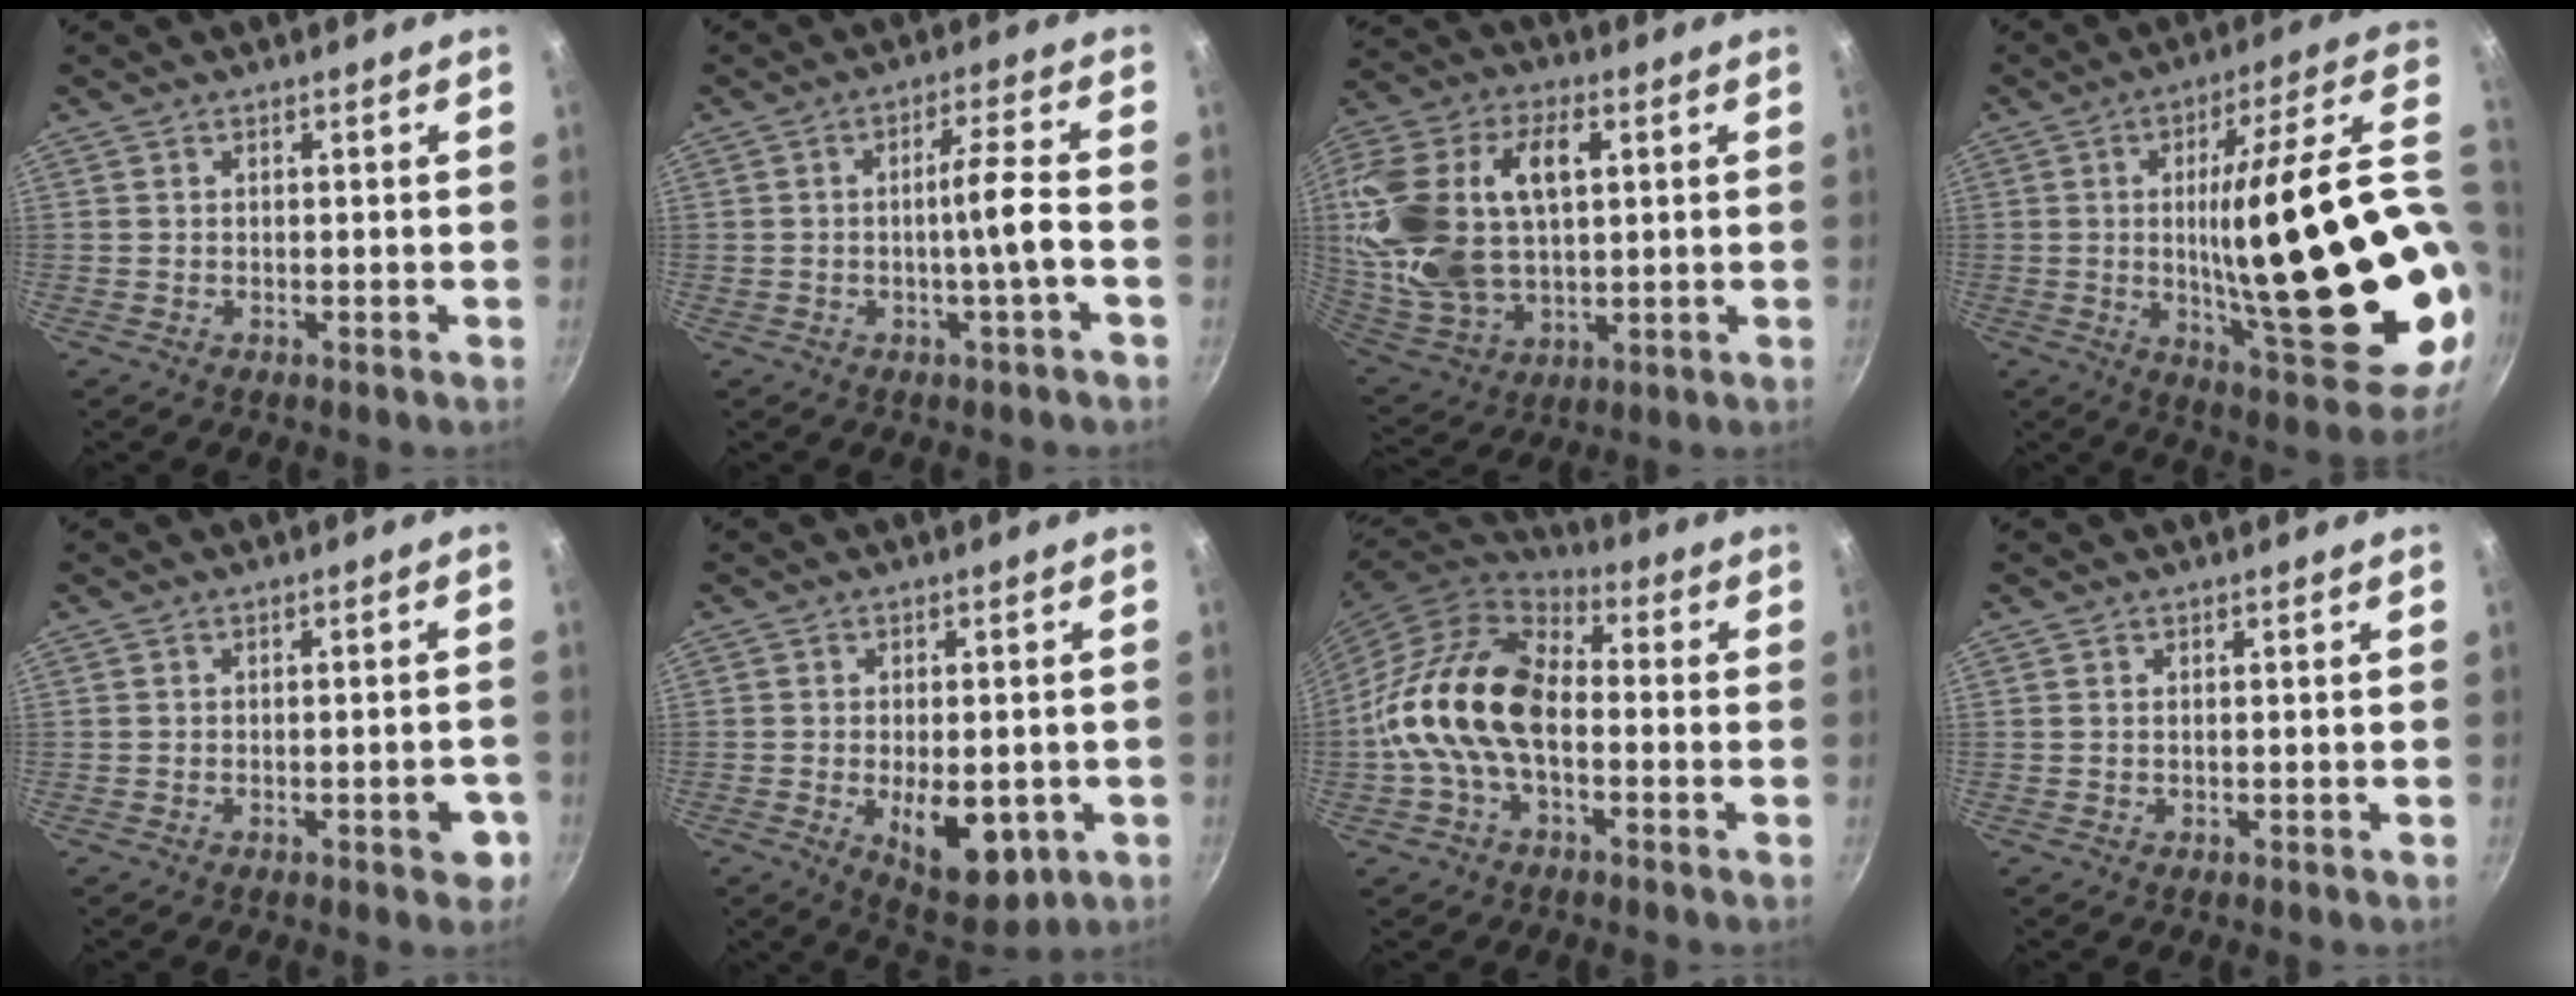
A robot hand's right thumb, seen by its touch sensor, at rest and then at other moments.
{"total": 6.2, "force": [-1.7, -0.2, 6.0], "torque": [-0.102, 0.019, -0.027]}
{"total": 24.7, "force": [5.2, 15.0, 18.9], "torque": [-0.389, 0.001, 0.100]}
{"total": 31.5, "force": [-1.0, 8.0, 30.5], "torque": [-0.434, -0.014, 0.001]}
{"total": 4.1, "force": [-1.7, 1.6, 3.4], "torque": [-0.025, 0.011, -0.023]}
{"total": 11.5, "force": [-2.8, 5.9, 9.4], "torque": [-0.099, -0.006, -0.022]}
{"total": 16.8, "force": [-2.2, 10.5, 13.0], "torque": [-0.224, 0.039, -0.058]}
{"total": 0.0}